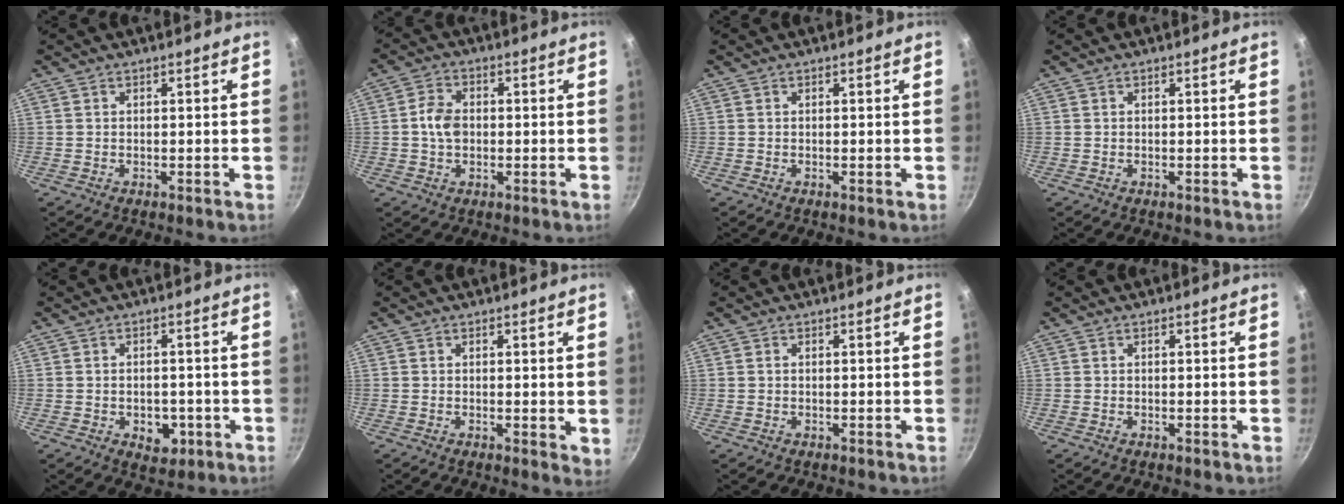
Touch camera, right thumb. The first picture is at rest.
{"total": 5.4, "force": [-0.2, 4.0, 3.7], "torque": [-0.058, 0.013, -0.010]}
{"total": 0.0}
{"total": 0.0}
{"total": 5.6, "force": [-1.8, 3.8, 3.6], "torque": [-0.031, 0.007, -0.018]}
{"total": 2.7, "force": [0.6, 1.2, 2.4], "torque": [-0.024, -0.005, 0.006]}
{"total": 0.0}
{"total": 0.0}